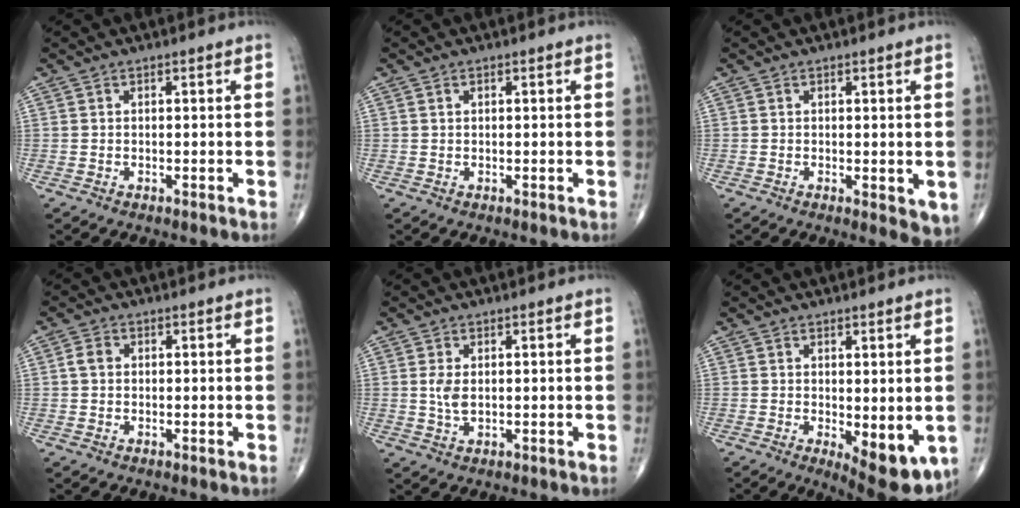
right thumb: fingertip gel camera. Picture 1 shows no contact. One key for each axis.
{"total": 0.6, "fx": 0.3, "fy": 0.3, "fz": 0.4, "tx": -0.008, "ty": 0.001, "tz": 0.005}
{"total": 4.1, "fx": -0.6, "fy": 1.6, "fz": 3.8, "tx": -0.040, "ty": -0.011, "tz": -0.006}
{"total": 2.2, "fx": 0.2, "fy": 1.7, "fz": 1.3, "tx": -0.025, "ty": 0.006, "tz": 0.001}
{"total": 3.1, "fx": 0.4, "fy": 1.8, "fz": 2.5, "tx": -0.054, "ty": -0.005, "tz": 0.010}
{"total": 9.2, "fx": -1.8, "fy": 3.7, "fz": 8.2, "tx": -0.095, "ty": -0.022, "tz": -0.012}